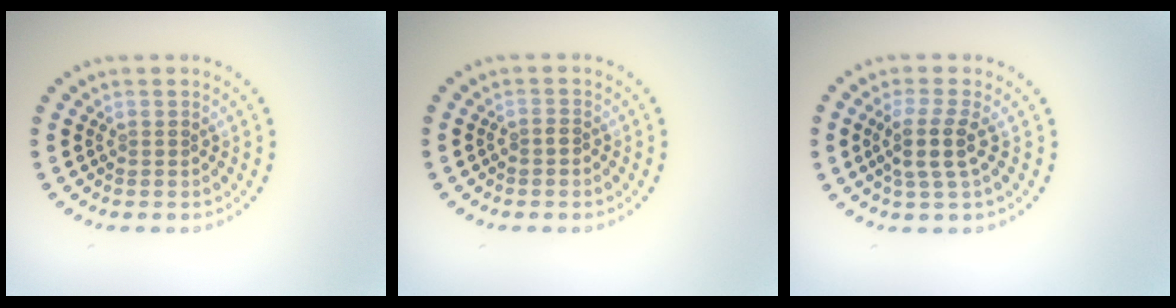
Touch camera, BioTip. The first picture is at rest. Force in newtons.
{"total": 0.6, "press": 0.2, "slide": 0.6}
{"total": 2.9, "press": 2.3, "slide": 1.6}